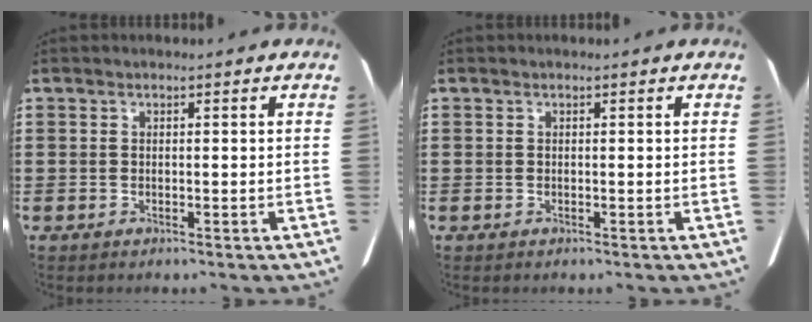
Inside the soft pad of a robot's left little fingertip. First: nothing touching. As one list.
[{"total": 0.0}]